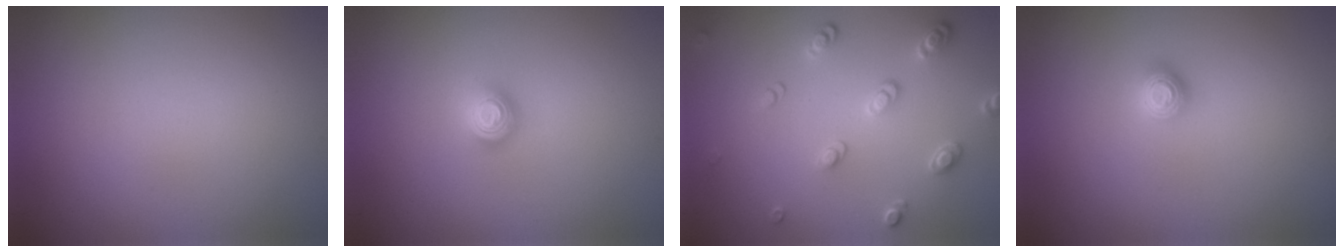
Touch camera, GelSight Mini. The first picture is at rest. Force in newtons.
{"total": 1.8, "press": 1.3, "slide": 1.2}
{"total": 2.5, "press": 2.5, "slide": 0.4}
{"total": 1.2, "press": 1.2, "slide": 0.2}